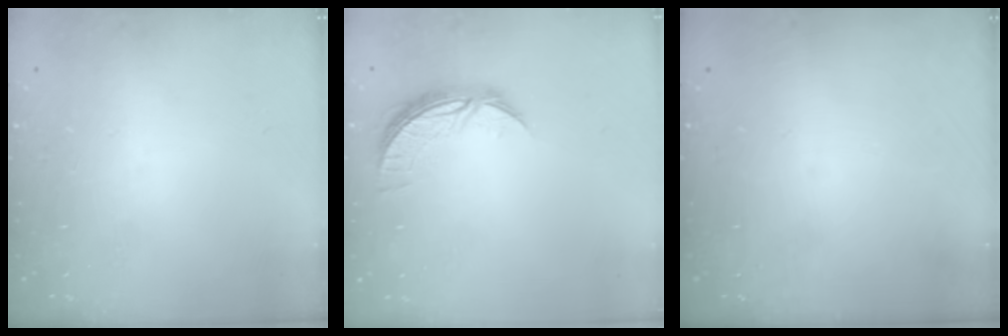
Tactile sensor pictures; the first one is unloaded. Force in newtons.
{"total": 7.6, "press": 7.6, "slide": 0.1}
{"total": 0.0}